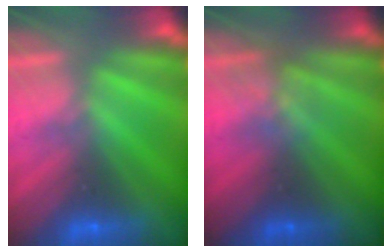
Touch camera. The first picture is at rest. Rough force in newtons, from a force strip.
{"total": 2.7}